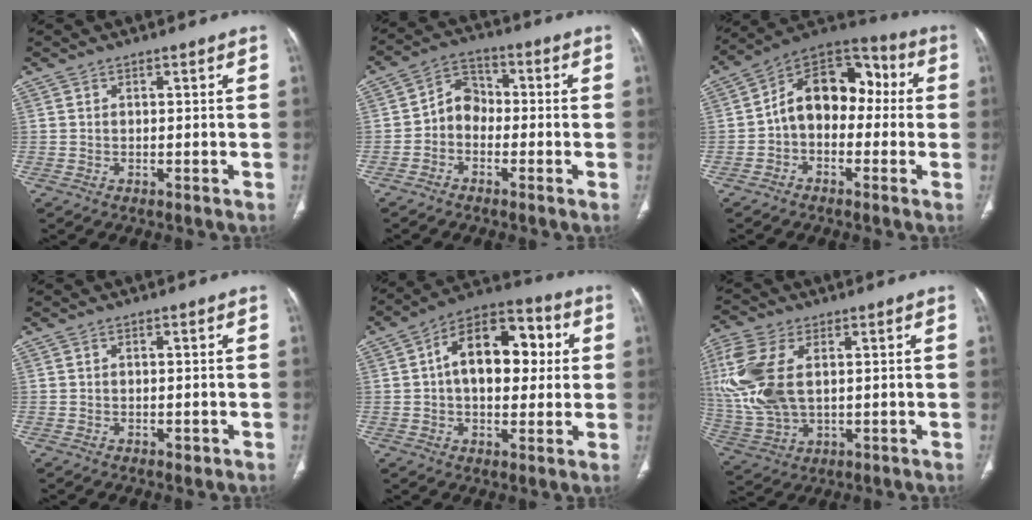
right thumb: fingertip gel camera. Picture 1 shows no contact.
{"total": 7.2, "force": [-1.9, 5.6, 4.0], "torque": [-0.046, 0.036, -0.053]}
{"total": 14.1, "force": [-0.3, 9.8, 10.2], "torque": [-0.120, 0.051, -0.024]}
{"total": 1.0, "force": [-0.3, 0.6, 0.7], "torque": [-0.008, -0.001, -0.003]}
{"total": 17.0, "force": [2.6, 10.2, 13.3], "torque": [-0.167, 0.025, 0.033]}
{"total": 16.0, "force": [2.8, 9.3, 12.8], "torque": [-0.311, -0.003, 0.063]}